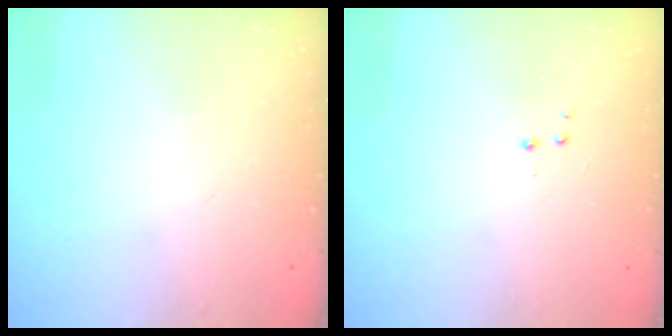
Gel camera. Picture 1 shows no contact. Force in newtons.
{"total": 2.9, "press": 2.8, "slide": 0.7}